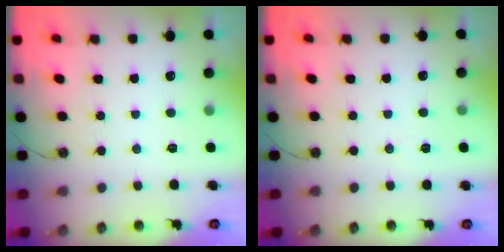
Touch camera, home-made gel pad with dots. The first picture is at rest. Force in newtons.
{"total": 3.3, "press": 3.2, "slide": 0.9}